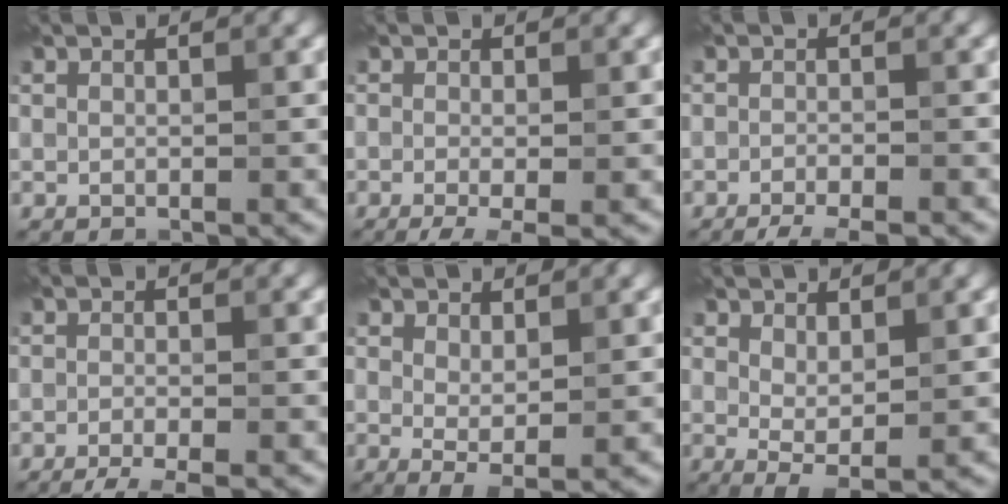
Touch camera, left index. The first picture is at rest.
{"total": 3.0, "force": [-1.4, 0.8, 2.6], "torque": [-0.044, -0.007, -0.022]}
{"total": 3.2, "force": [-2.5, 0.6, 1.8], "torque": [-0.032, -0.006, -0.041]}
{"total": 3.0, "force": [-2.3, 0.5, 2.0], "torque": [-0.033, -0.006, -0.042]}
{"total": 2.0, "force": [0.7, 0.5, 1.8], "torque": [-0.031, -0.011, 0.015]}
{"total": 2.3, "force": [0.9, 0.7, 2.0], "torque": [-0.037, -0.012, 0.020]}